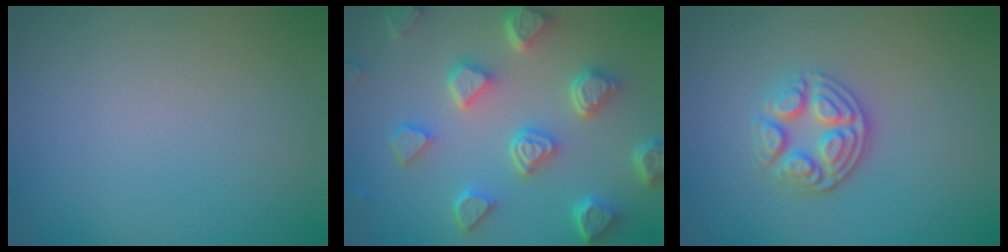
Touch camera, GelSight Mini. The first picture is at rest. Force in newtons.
{"total": 6.6, "press": 5.3, "slide": 4.0}
{"total": 3.5, "press": 3.0, "slide": 1.8}